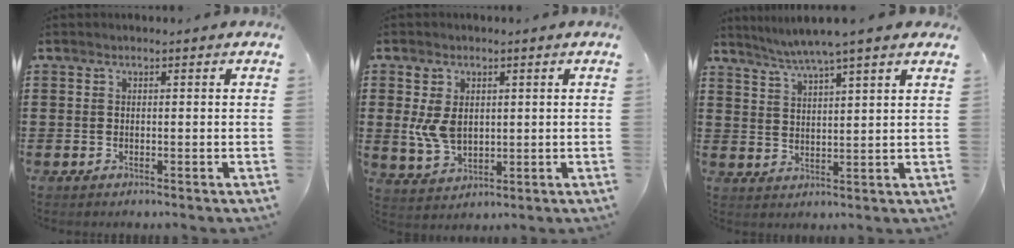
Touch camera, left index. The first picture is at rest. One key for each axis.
{"total": 5.9, "fx": 0.8, "fy": 4.3, "fz": 4.0, "tx": -0.099, "ty": 0.000, "tz": 0.009}
{"total": 5.0, "fx": 4.3, "fy": -0.5, "fz": 2.4, "tx": -0.059, "ty": -0.016, "tz": 0.075}